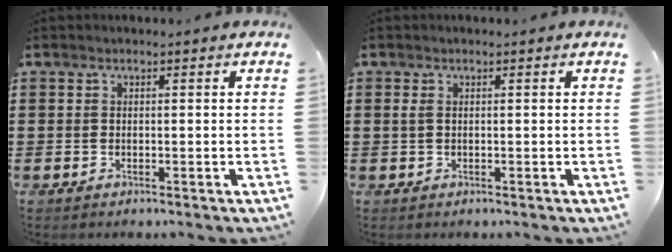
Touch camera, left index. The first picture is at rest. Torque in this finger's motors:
{"motor_torque": [0.28, -0.17, 0.01, 0.02]}